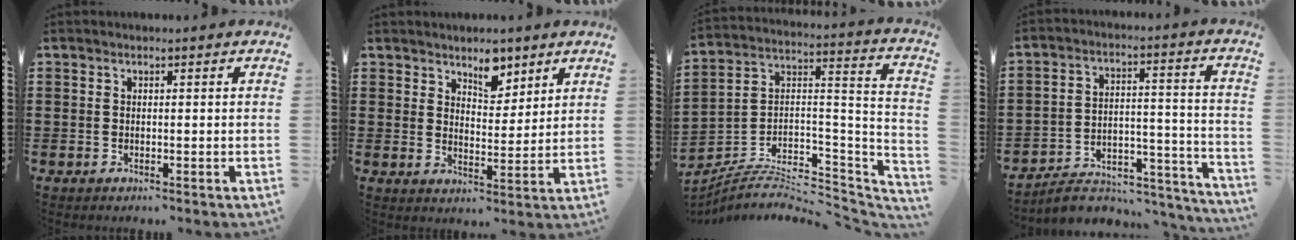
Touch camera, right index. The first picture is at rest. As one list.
[{"total": 5.4, "force": [4.3, 2.6, 2.0], "torque": [-0.029, -0.009, 0.076]}, {"total": 6.6, "force": [-5.4, 2.6, 2.7], "torque": [-0.041, 0.001, -0.103]}, {"total": 7.5, "force": [-6.8, 1.9, 2.4], "torque": [-0.034, 0.019, -0.129]}]